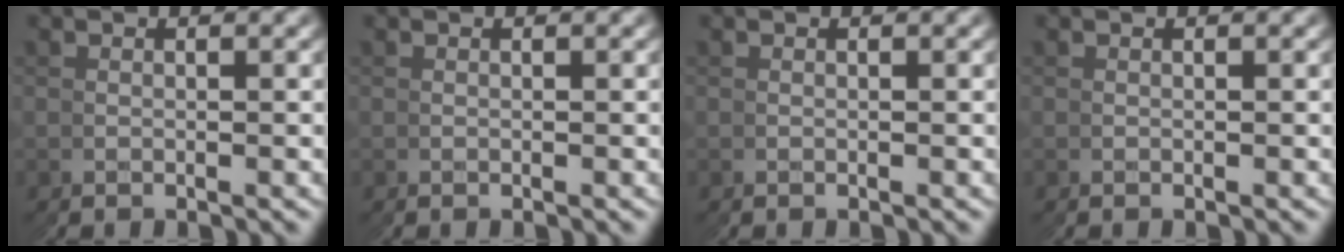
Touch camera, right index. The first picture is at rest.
{"total": 0.0}
{"total": 0.0}
{"total": 0.0}